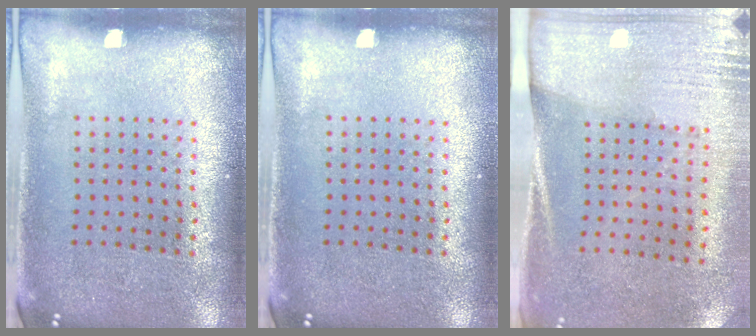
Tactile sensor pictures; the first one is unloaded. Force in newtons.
{"total": 0.0}
{"total": 2.7, "press": 2.3, "slide": 1.4}